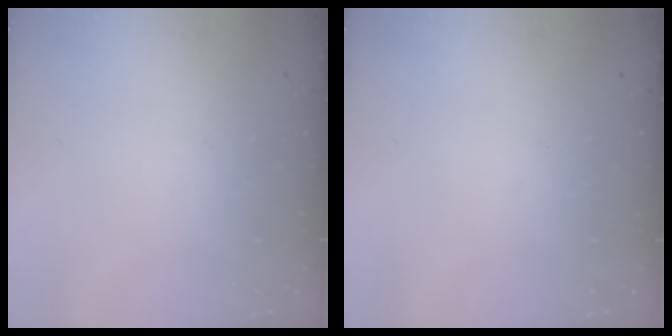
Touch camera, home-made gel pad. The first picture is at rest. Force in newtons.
{"total": 0.0}